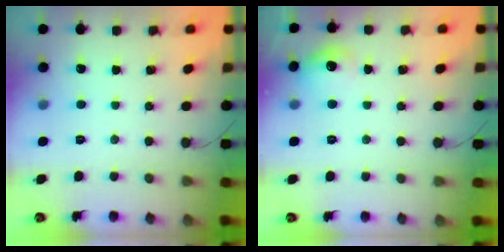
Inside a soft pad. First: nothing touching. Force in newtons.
{"total": 8.5, "press": 8.4, "slide": 1.4}